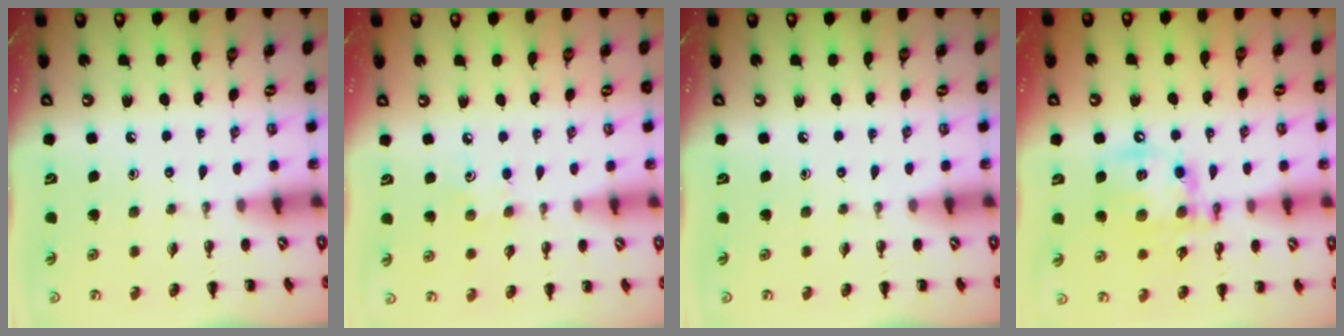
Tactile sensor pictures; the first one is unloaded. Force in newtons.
{"total": 5.0, "press": 4.8, "slide": 1.5}
{"total": 0.0}
{"total": 14.2, "press": 13.9, "slide": 3.1}